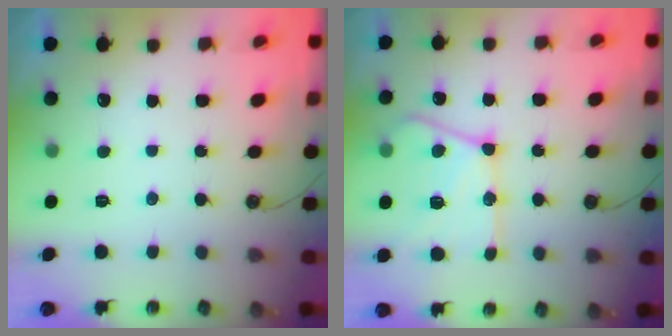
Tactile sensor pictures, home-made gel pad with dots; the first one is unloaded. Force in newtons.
{"total": 19.7, "press": 19.6, "slide": 2.2}